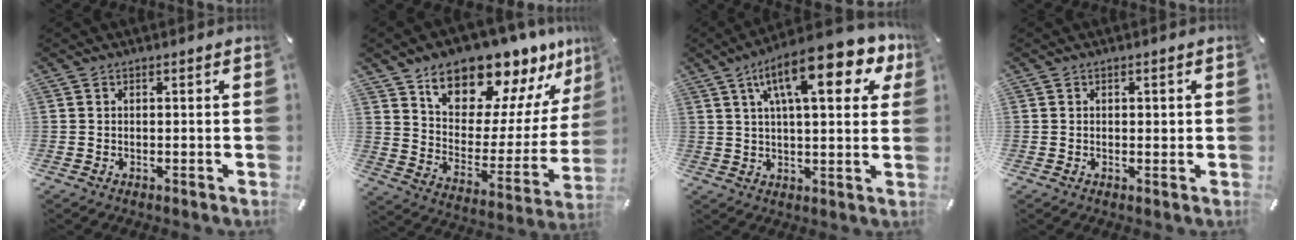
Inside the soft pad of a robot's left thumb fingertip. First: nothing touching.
{"total": 16.3, "force": [14.1, 6.9, 4.6], "torque": [-0.083, -0.128, 0.244]}
{"total": 18.3, "force": [8.8, 6.6, 14.7], "torque": [-0.238, -0.024, 0.137]}
{"total": 1.0, "force": [0.2, 0.7, 0.7], "torque": [-0.006, 0.000, 0.001]}